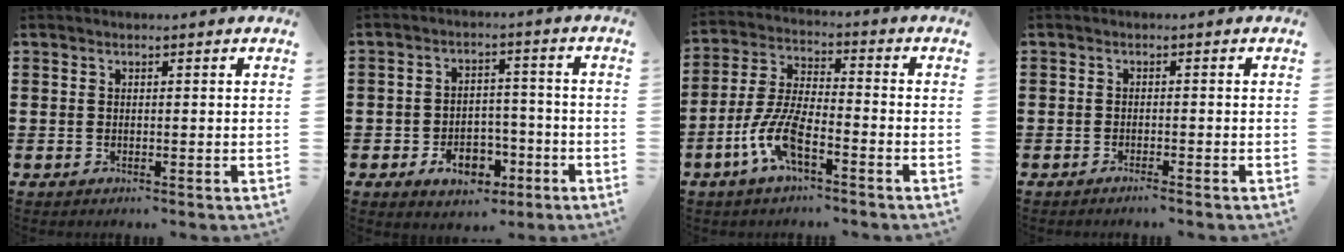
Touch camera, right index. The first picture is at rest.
{"total": 7.1, "force": [-3.7, 4.3, 4.3], "torque": [-0.068, 0.014, -0.065]}
{"total": 8.3, "force": [-4.4, 2.5, 6.6], "torque": [-0.165, -0.012, -0.086]}
{"total": 1.1, "force": [-1.0, -0.1, 0.3], "torque": [-0.007, 0.000, -0.020]}